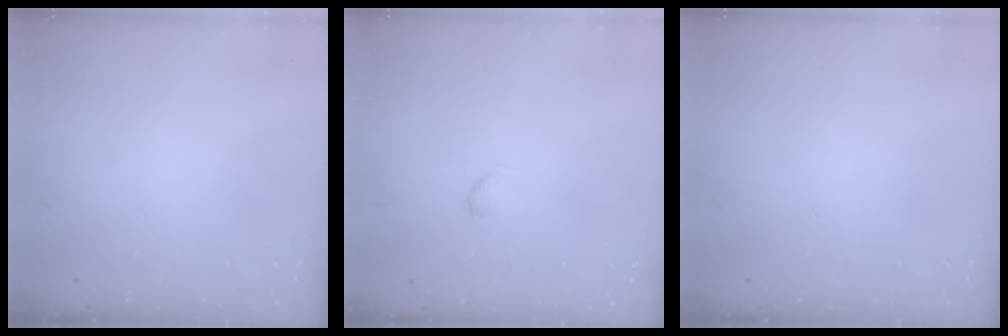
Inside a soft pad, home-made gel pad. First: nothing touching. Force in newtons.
{"total": 2.2, "press": 2.2, "slide": 0.4}
{"total": 0.0}